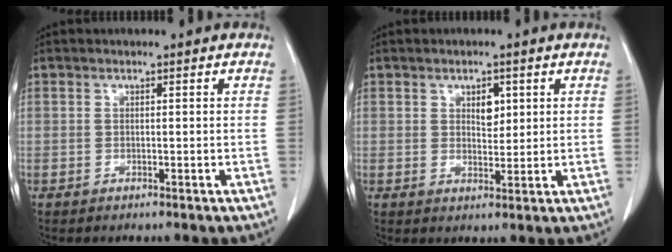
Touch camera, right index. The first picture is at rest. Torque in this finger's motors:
{"motor_torque": [0.05, 0.05, 0.02, 0.01]}